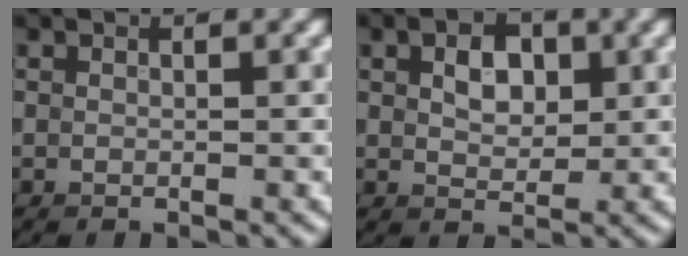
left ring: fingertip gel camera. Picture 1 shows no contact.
{"total": 3.1, "force": [0.8, 2.0, 2.1], "torque": [-0.040, 0.002, 0.013]}